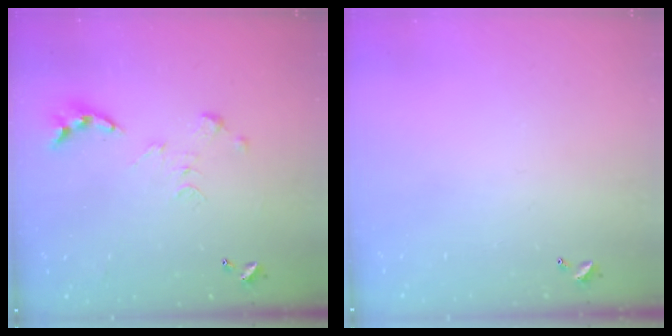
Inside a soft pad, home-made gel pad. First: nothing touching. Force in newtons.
{"total": 0.0}